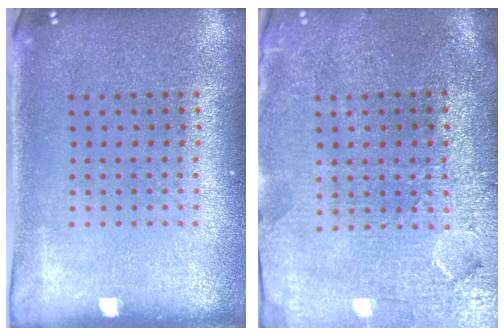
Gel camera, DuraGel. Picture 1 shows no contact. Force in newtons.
{"total": 3.8, "press": 3.4, "slide": 1.6}